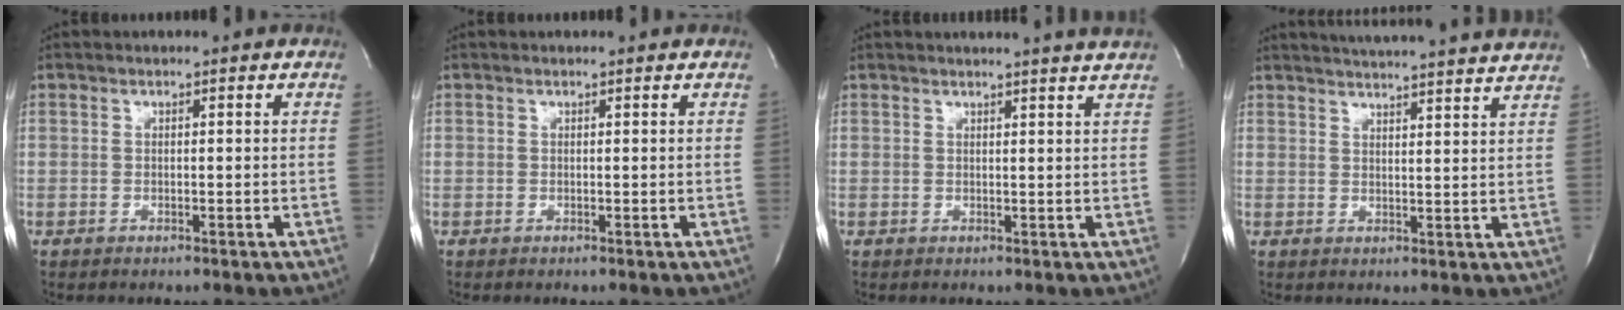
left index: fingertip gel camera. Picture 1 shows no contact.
{"total": 0.9, "force": [0.9, 0.2, 0.1], "torque": [-0.011, 0.005, 0.008]}
{"total": 6.5, "force": [6.1, -1.1, 2.0], "torque": [-0.024, -0.006, 0.054]}
{"total": 18.5, "force": [17.4, 0.1, 6.4], "torque": [-0.101, -0.011, 0.220]}